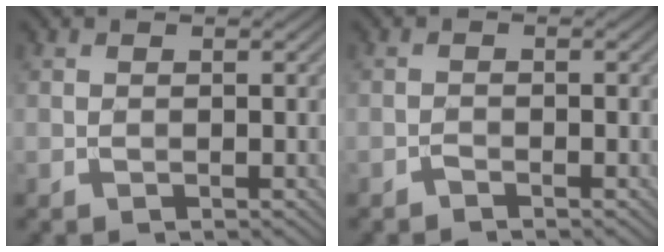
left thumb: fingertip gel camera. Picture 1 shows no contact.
{"total": 0.7, "force": [-0.7, 0.1, 0.2], "torque": [-0.002, 0.002, -0.016]}